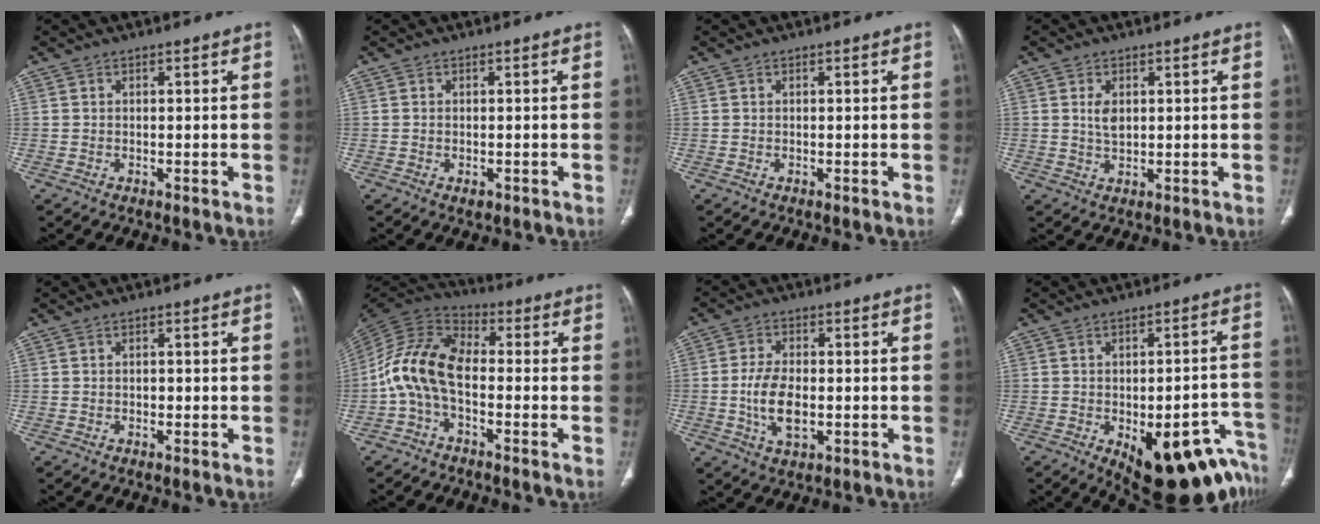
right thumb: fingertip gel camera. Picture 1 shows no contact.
{"total": 1.2, "force": [-0.4, 0.8, 0.8], "torque": [-0.011, 0.001, -0.002]}
{"total": 0.0}
{"total": 3.3, "force": [0.8, 1.9, 2.5], "torque": [-0.040, -0.006, 0.019]}
{"total": 0.9, "force": [-0.1, 0.6, 0.6], "torque": [-0.005, 0.002, -0.002]}
{"total": 12.1, "force": [-2.2, 7.1, 9.6], "torque": [-0.186, 0.044, -0.056]}
{"total": 8.1, "force": [-1.3, 4.5, 6.5], "torque": [-0.121, 0.003, -0.020]}
{"total": 22.1, "force": [-11.3, 9.7, 16.2], "torque": [-0.112, 0.061, -0.130]}